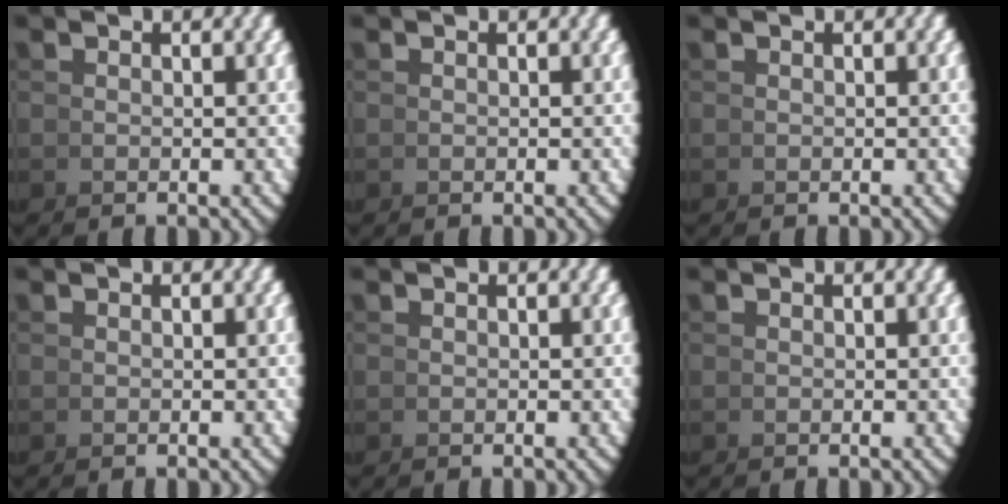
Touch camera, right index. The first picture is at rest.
{"total": 0.0}
{"total": 0.0}
{"total": 0.0}
{"total": 0.0}
{"total": 0.0}